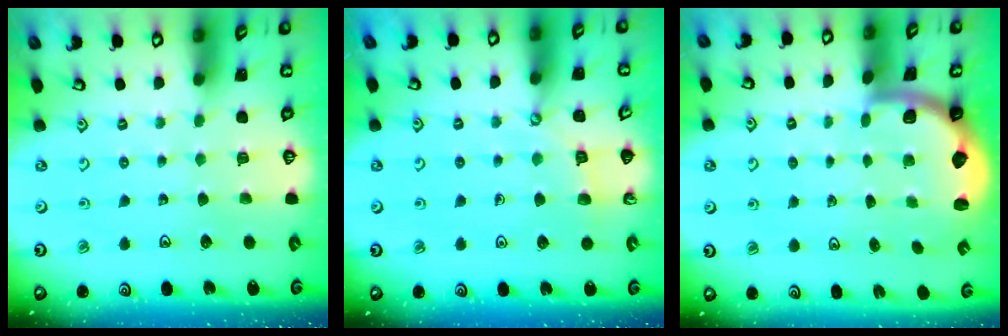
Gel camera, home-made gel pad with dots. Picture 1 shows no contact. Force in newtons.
{"total": 3.7, "press": 3.6, "slide": 0.5}
{"total": 2.0, "press": 2.0, "slide": 0.5}